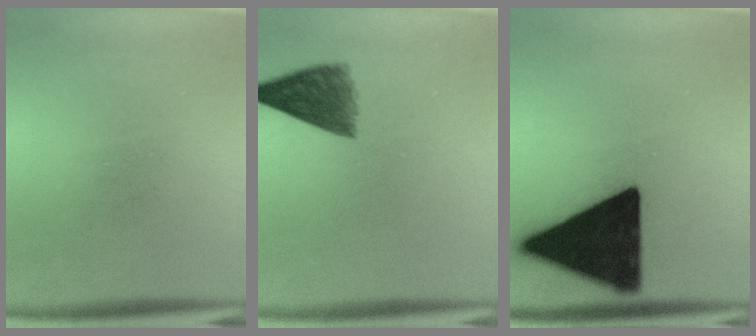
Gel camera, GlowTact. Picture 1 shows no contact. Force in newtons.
{"total": 6.0}
{"total": 19.9}